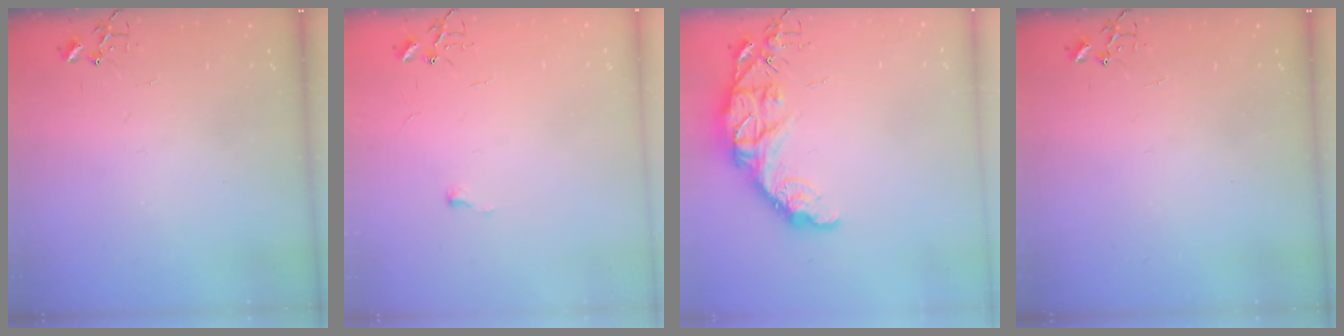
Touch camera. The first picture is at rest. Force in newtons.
{"total": 3.3, "press": 3.3, "slide": 0.5}
{"total": 14.1, "press": 14.1, "slide": 1.0}
{"total": 0.0}